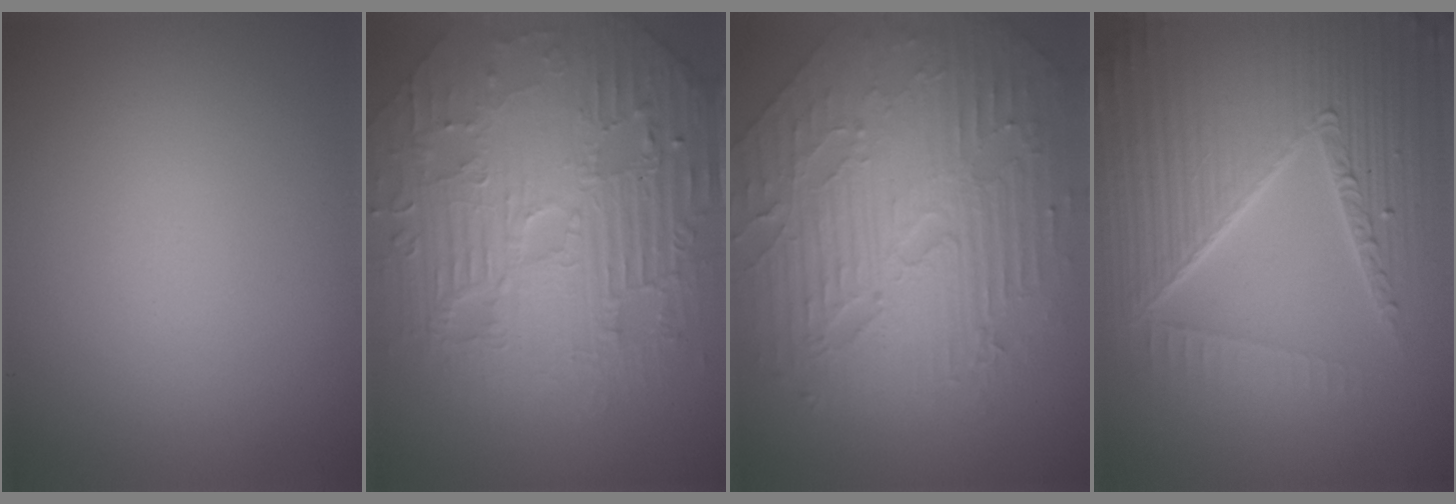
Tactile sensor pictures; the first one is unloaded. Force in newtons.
{"total": 11.2, "press": 7.2, "slide": 8.6}
{"total": 10.1, "press": 6.7, "slide": 7.6}
{"total": 9.0, "press": 6.0, "slide": 6.8}